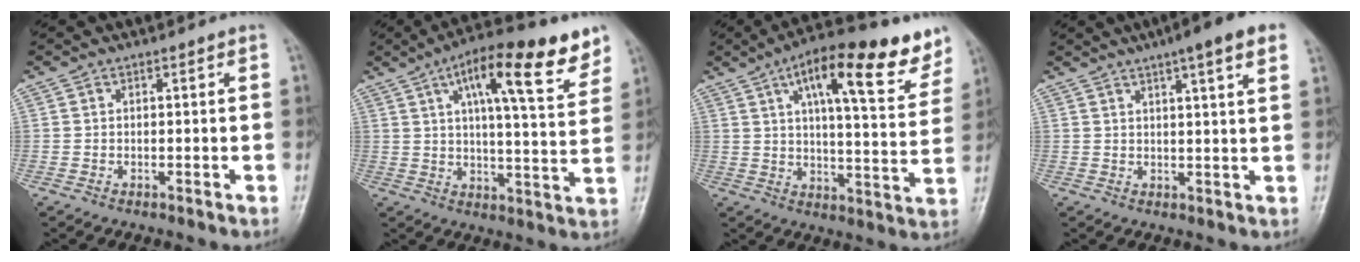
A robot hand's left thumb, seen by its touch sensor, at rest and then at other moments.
{"total": 17.5, "force": [9.5, 4.9, 13.9], "torque": [-0.181, -0.026, 0.140]}
{"total": 19.6, "force": [10.9, 6.2, 15.0], "torque": [-0.184, -0.028, 0.159]}
{"total": 10.8, "force": [6.4, 1.6, 8.5], "torque": [-0.108, 0.000, 0.081]}